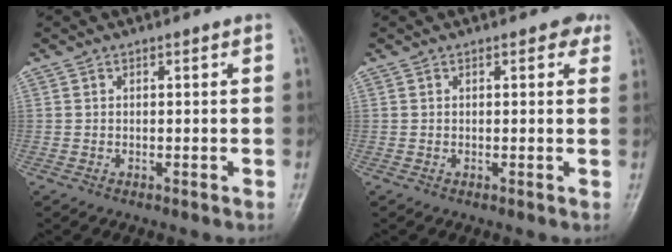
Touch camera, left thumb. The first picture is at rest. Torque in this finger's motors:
{"motor_torque": [0.57, 0.14, 0.24, -0.37, 0.01]}